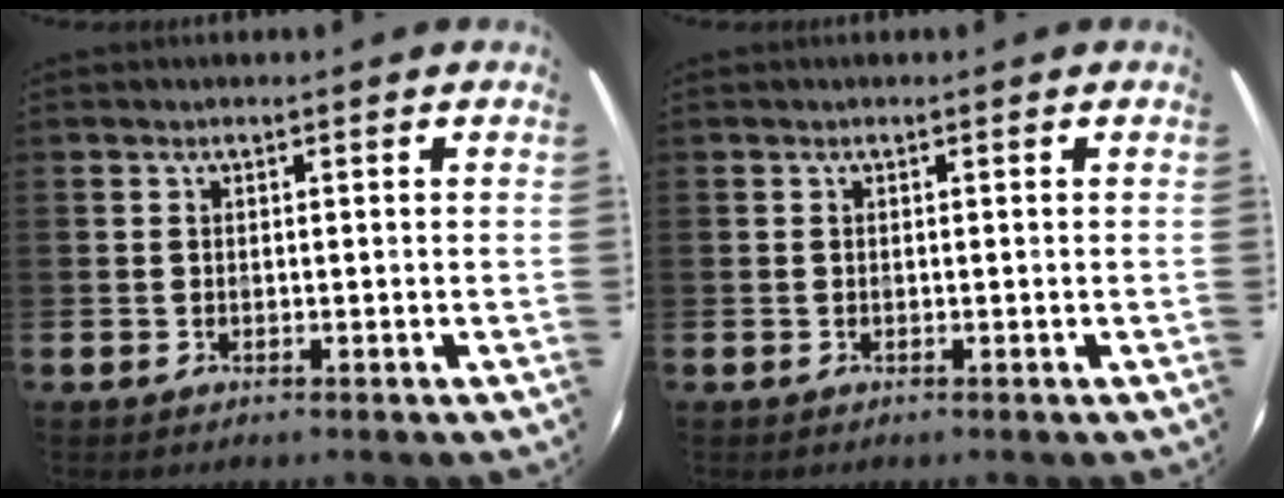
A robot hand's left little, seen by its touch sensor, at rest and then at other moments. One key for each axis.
{"total": 0.0}